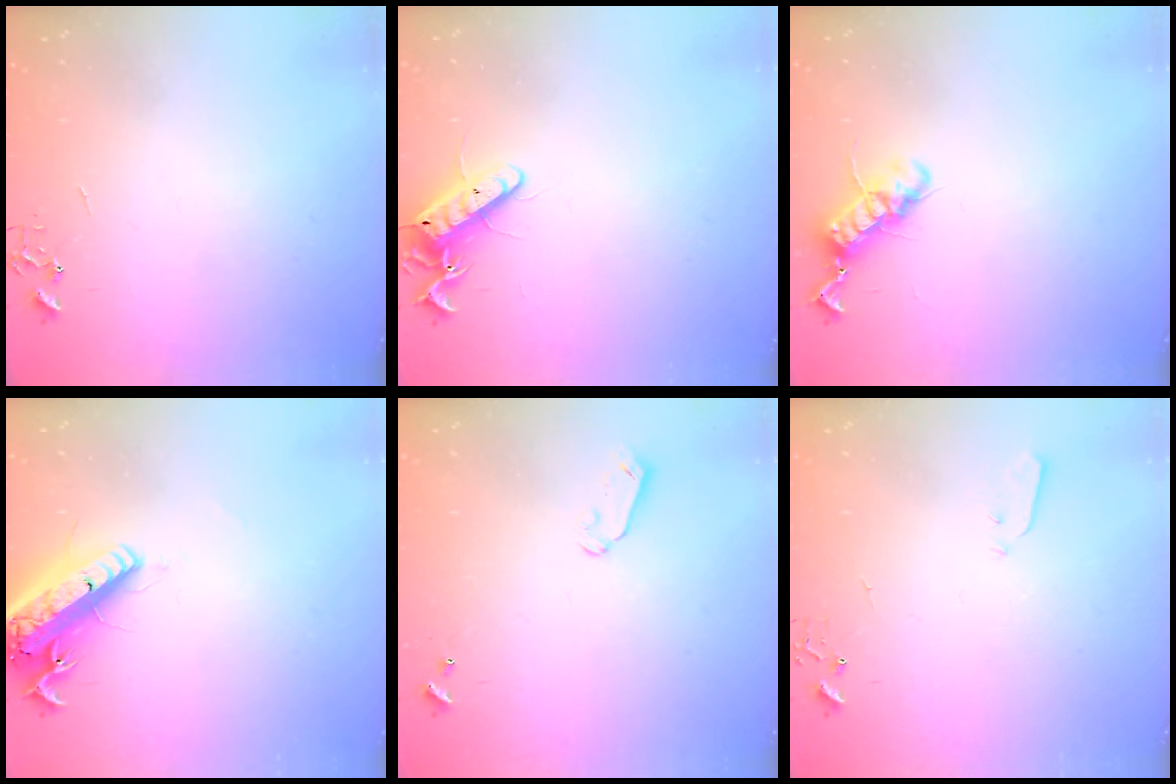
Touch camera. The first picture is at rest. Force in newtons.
{"total": 12.8, "press": 12.8, "slide": 0.6}
{"total": 11.7, "press": 11.6, "slide": 1.2}
{"total": 17.6, "press": 17.3, "slide": 3.4}
{"total": 4.1, "press": 4.0, "slide": 0.4}
{"total": 3.5, "press": 3.5, "slide": 0.2}